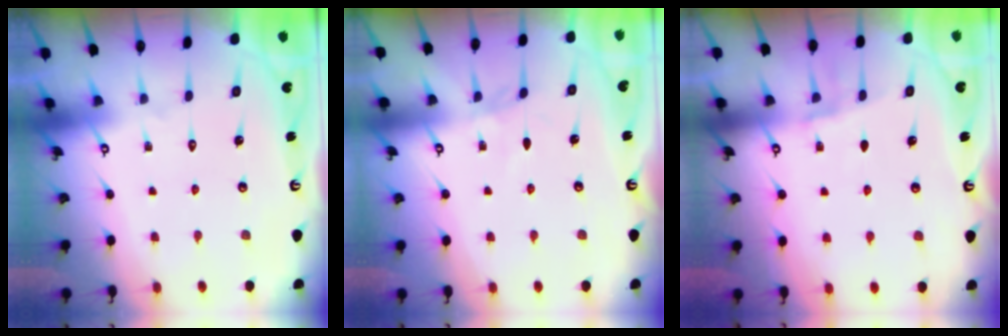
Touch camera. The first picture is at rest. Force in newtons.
{"total": 2.7, "press": 2.7, "slide": 0.4}
{"total": 3.9, "press": 3.7, "slide": 1.3}